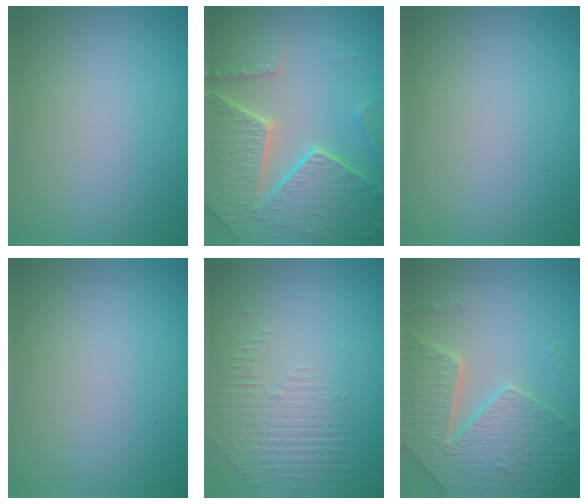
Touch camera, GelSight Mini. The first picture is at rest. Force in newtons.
{"total": 8.4, "press": 6.1, "slide": 5.8}
{"total": 0.0}
{"total": 0.0}
{"total": 1.5, "press": 0.9, "slide": 1.2}
{"total": 6.2, "press": 5.1, "slide": 3.6}